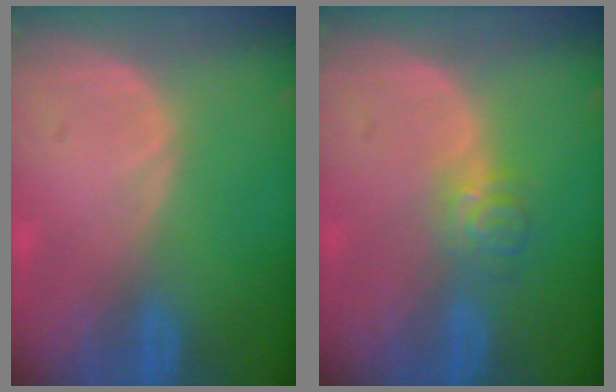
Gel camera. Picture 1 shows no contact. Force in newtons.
{"total": 3.6, "press": 3.5, "slide": 1.0}